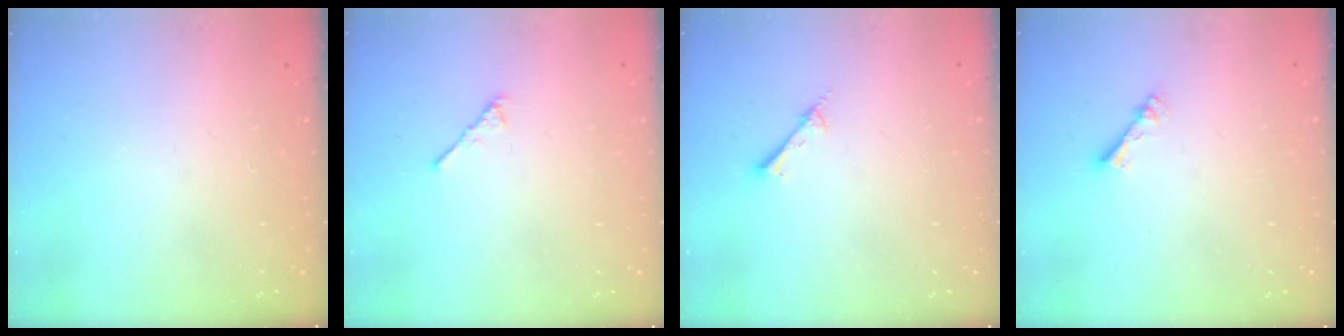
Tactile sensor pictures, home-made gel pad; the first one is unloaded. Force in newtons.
{"total": 2.9, "press": 2.8, "slide": 0.7}
{"total": 1.5, "press": 1.4, "slide": 0.2}
{"total": 2.3, "press": 2.2, "slide": 0.4}